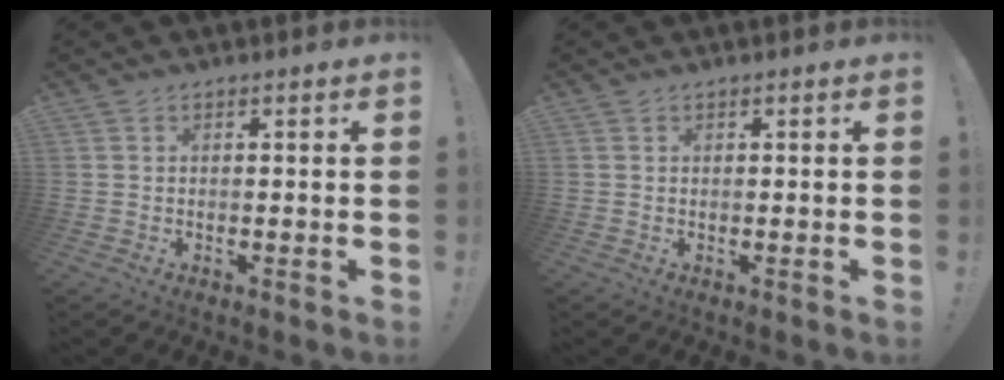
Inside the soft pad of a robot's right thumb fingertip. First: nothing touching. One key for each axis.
{"total": 0.0}